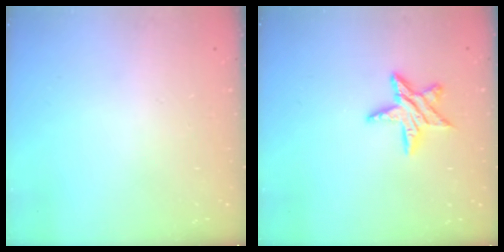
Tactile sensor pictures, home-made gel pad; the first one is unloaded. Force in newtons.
{"total": 10.6, "press": 10.6, "slide": 0.7}